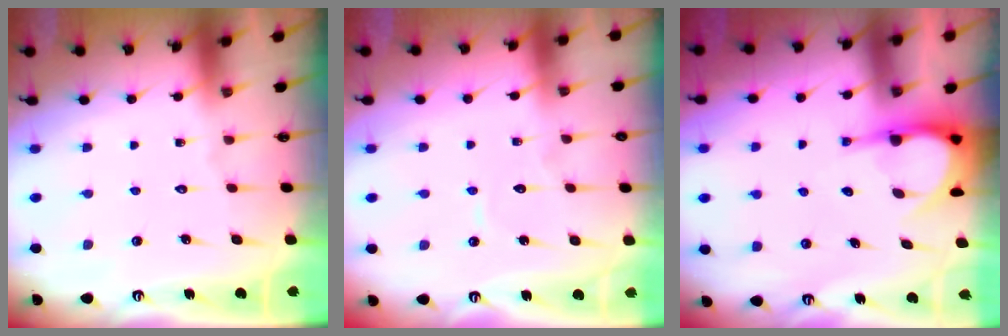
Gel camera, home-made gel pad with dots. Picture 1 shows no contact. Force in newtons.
{"total": 3.9, "press": 3.9, "slide": 0.3}
{"total": 5.5, "press": 5.4, "slide": 0.5}